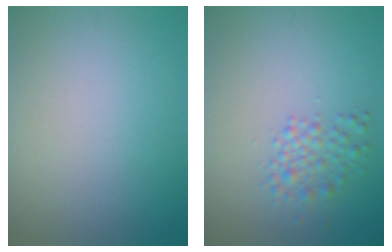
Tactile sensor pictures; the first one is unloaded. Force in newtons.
{"total": 2.3, "press": 2.3, "slide": 0.1}